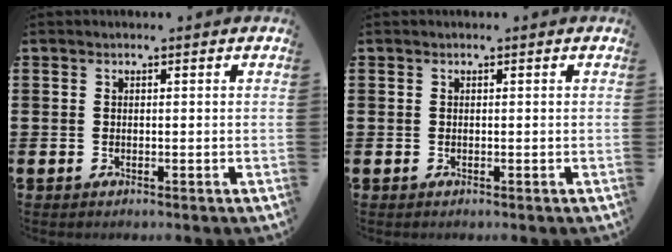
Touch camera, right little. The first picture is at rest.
{"total": 0.0}